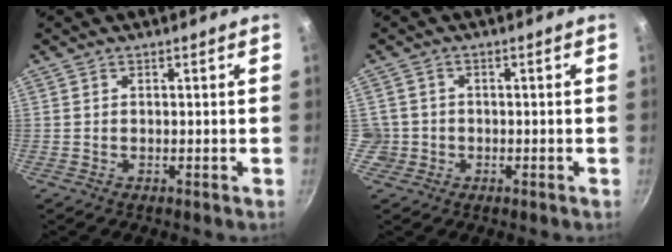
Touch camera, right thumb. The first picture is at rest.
{"total": 3.3, "force": [-0.4, 3.3, 0.4], "torque": [0.015, 0.016, -0.002]}